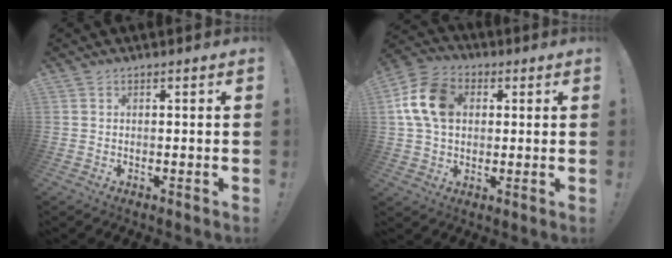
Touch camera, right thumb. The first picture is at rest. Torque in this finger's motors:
{"motor_torque": [1.39, 1.49, 0.78, 0.72, 0.12]}